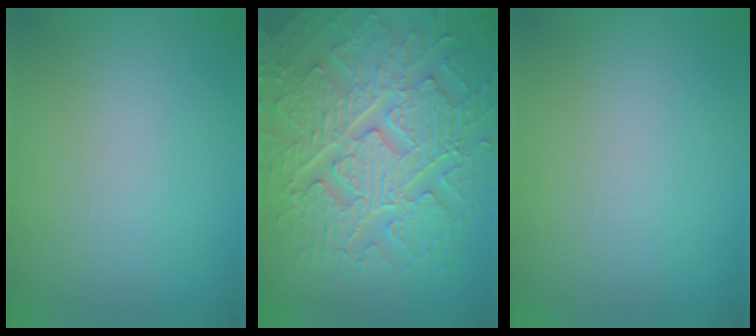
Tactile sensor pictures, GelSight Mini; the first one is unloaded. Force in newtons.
{"total": 10.1, "press": 6.9, "slide": 7.3}
{"total": 0.0}